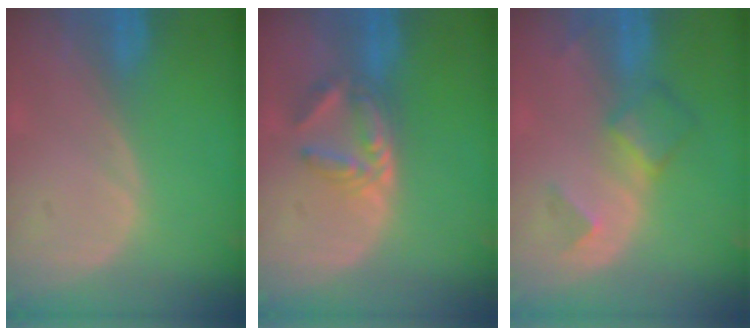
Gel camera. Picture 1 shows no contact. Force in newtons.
{"total": 5.9, "press": 5.0, "slide": 3.3}
{"total": 4.8, "press": 4.6, "slide": 1.4}